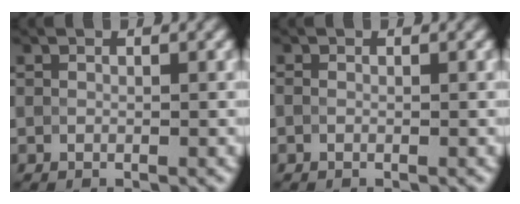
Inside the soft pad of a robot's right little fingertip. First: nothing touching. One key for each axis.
{"total": 0.0}